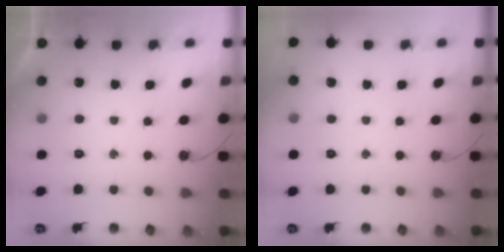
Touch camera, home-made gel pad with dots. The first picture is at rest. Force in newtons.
{"total": 0.0}